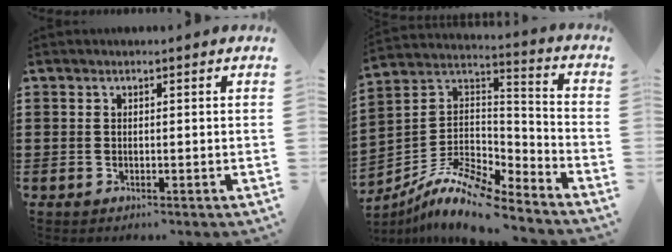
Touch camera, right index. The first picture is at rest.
{"total": 10.6, "force": [-8.9, 2.3, 5.4], "torque": [-0.113, 0.008, -0.180]}